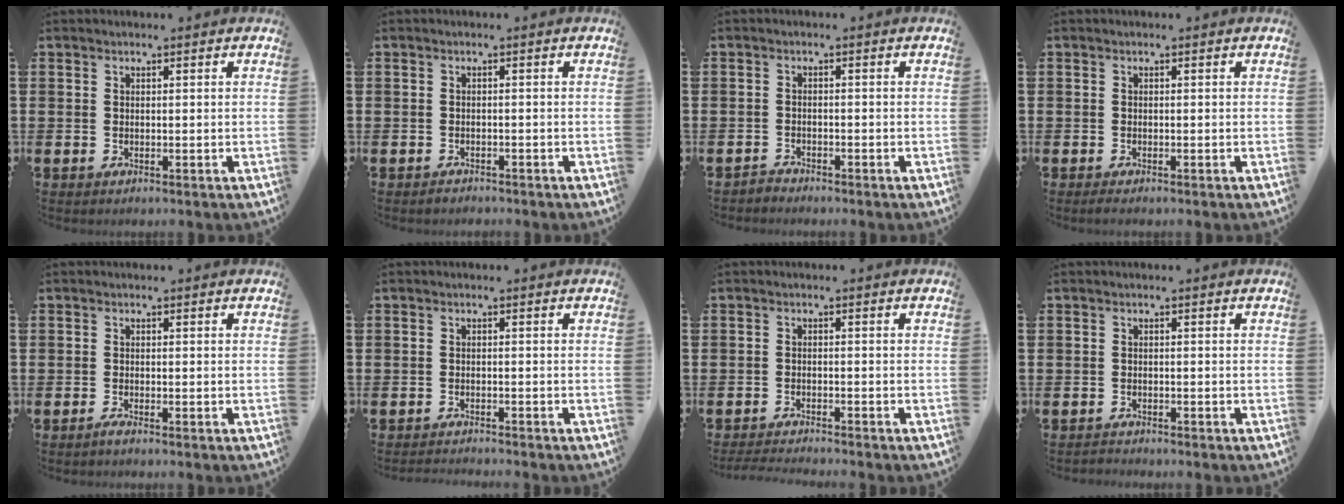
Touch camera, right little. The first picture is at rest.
{"total": 0.8, "force": [-0.7, 0.1, 0.0], "torque": [-0.003, 0.000, -0.016]}
{"total": 1.2, "force": [-1.2, 0.1, -0.2], "torque": [-0.001, 0.004, -0.026]}
{"total": 0.0}
{"total": 0.7, "force": [-0.5, 0.0, 0.5], "torque": [-0.007, -0.004, -0.010]}
{"total": 1.1, "force": [-1.1, -0.1, -0.1], "torque": [0.001, -0.002, -0.023]}
{"total": 1.6, "force": [-1.6, -0.2, 0.2], "torque": [-0.003, 0.000, -0.032]}
{"total": 0.8, "force": [-0.8, 0.1, -0.1], "torque": [-0.002, -0.001, -0.016]}